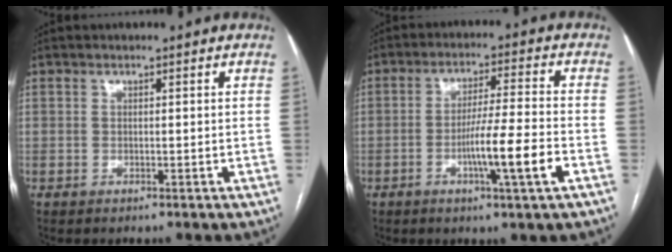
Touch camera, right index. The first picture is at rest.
{"total": 9.4, "force": [-3.3, -0.8, 8.8], "torque": [-0.148, -0.008, -0.060]}